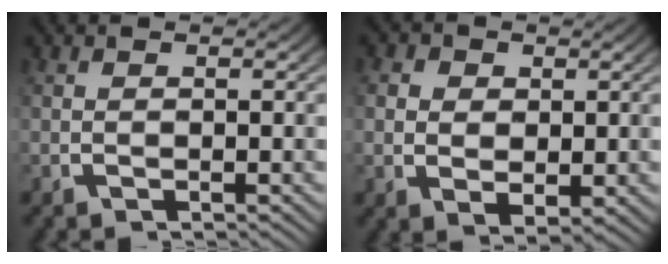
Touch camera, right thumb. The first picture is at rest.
{"total": 3.7, "force": [0.3, 3.0, 2.1], "torque": [-0.042, -0.021, 0.014]}